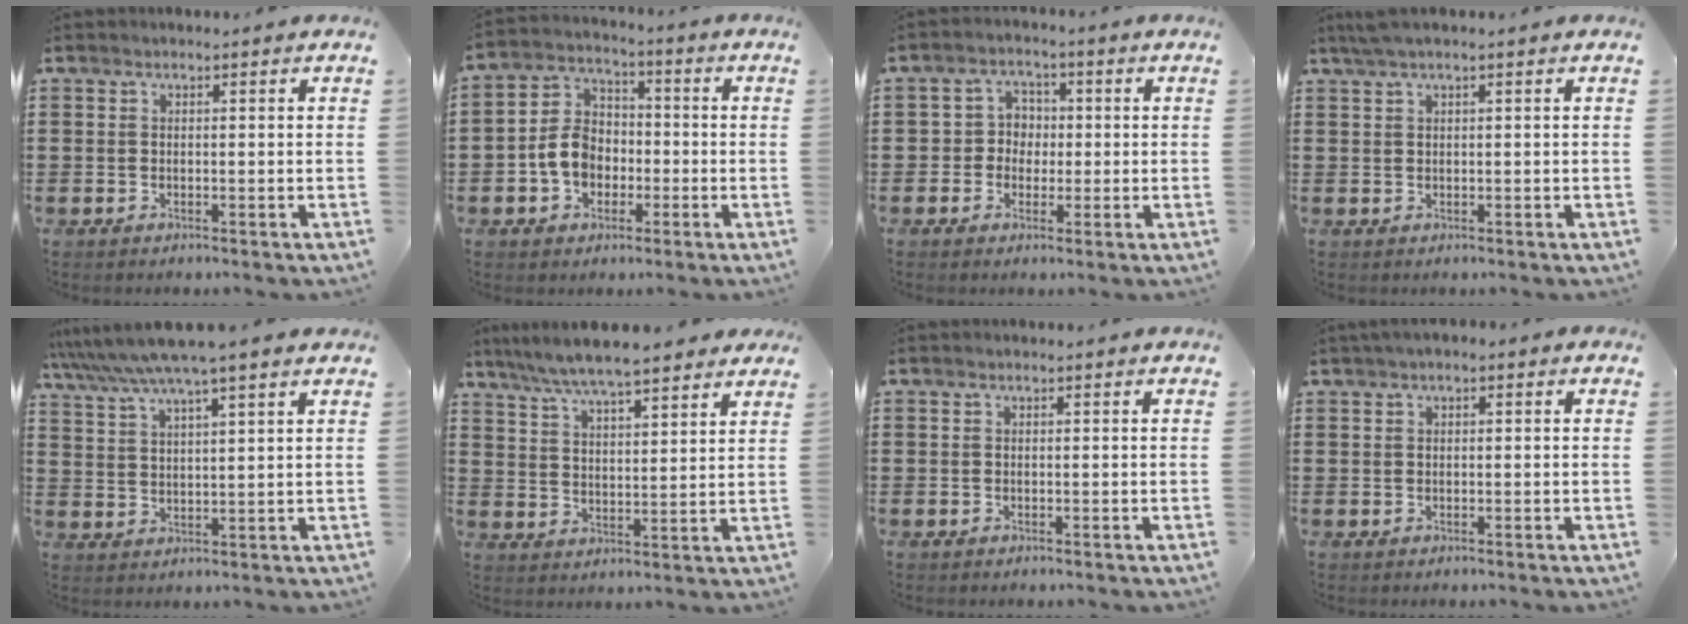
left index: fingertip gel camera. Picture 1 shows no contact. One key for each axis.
{"total": 6.9, "fx": -2.0, "fy": 5.4, "fz": 3.8, "tx": -0.095, "ty": 0.013, "tz": -0.042}
{"total": 3.7, "fx": -0.7, "fy": 3.6, "fz": 0.9, "tx": -0.035, "ty": 0.011, "tz": -0.020}
{"total": 1.4, "fx": 0.7, "fy": 0.0, "fz": 1.2, "tx": -0.023, "ty": -0.001, "tz": 0.014}
{"total": 6.2, "fx": 5.4, "fy": -0.2, "fz": 3.1, "tx": -0.078, "ty": -0.022, "tz": 0.093}
{"total": 6.6, "fx": 6.1, "fy": 0.4, "fz": 2.6, "tx": -0.074, "ty": -0.025, "tz": 0.108}
{"total": 0.0}
{"total": 1.0, "fx": 0.2, "fy": 0.5, "fz": 0.9, "tx": -0.017, "ty": 0.005, "tz": 0.003}